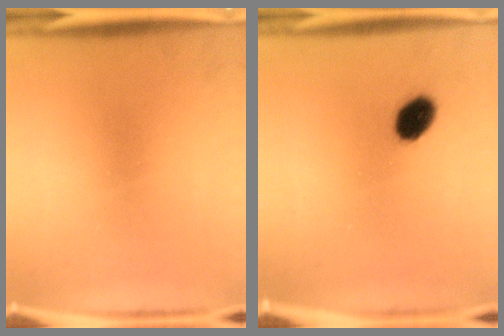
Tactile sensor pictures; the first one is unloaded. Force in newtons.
{"total": 5.8}